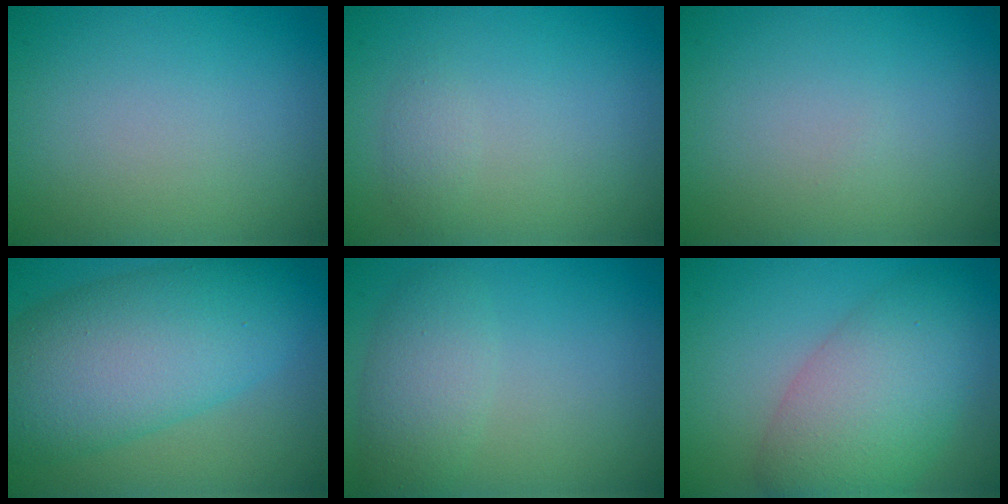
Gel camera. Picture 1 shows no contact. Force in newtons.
{"total": 0.9, "press": 0.9, "slide": 0.0}
{"total": 0.0}
{"total": 10.5, "press": 10.5, "slide": 0.2}
{"total": 2.6, "press": 2.6, "slide": 0.2}
{"total": 7.3, "press": 7.3, "slide": 0.3}